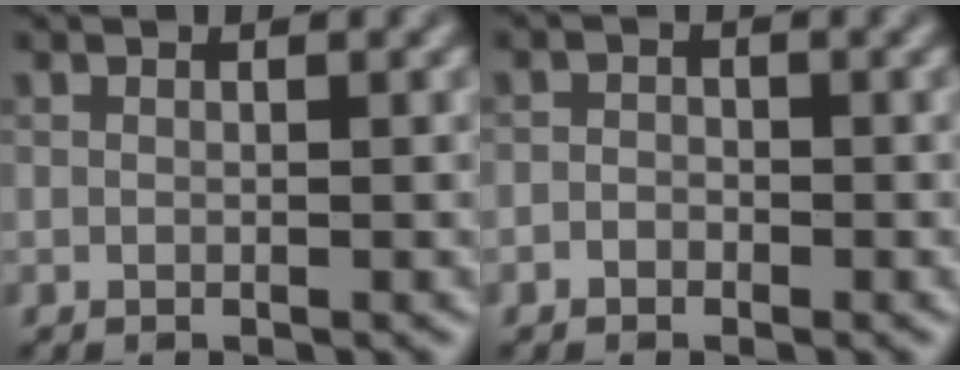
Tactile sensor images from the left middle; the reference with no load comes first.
{"total": 1.1, "force": [-0.6, 0.8, 0.3], "torque": [0.002, 0.000, -0.017]}